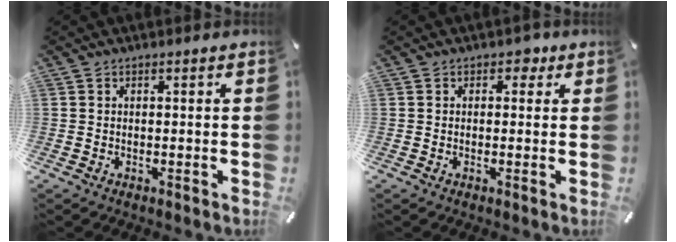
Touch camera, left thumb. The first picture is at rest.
{"total": 2.6, "force": [0.8, 2.0, 1.4], "torque": [-0.007, -0.001, 0.006]}